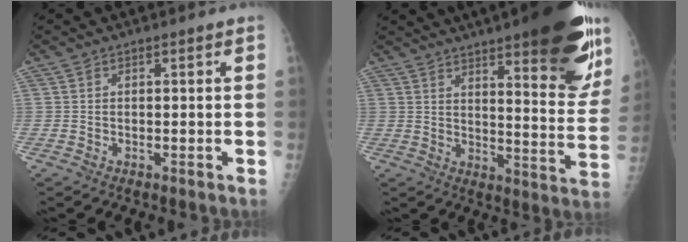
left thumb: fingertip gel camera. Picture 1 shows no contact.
{"total": 26.0, "force": [16.2, 6.2, 19.3], "torque": [-0.229, -0.063, 0.214]}